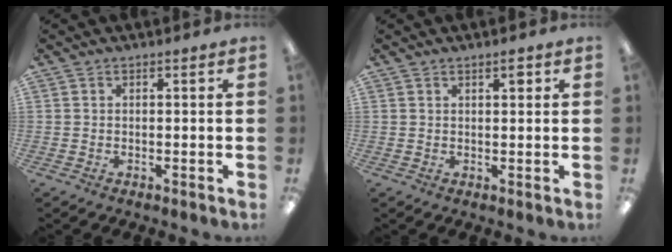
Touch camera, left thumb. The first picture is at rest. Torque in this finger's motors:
{"motor_torque": [-0.13, 0.00, -0.03, 0.15, 0.02]}